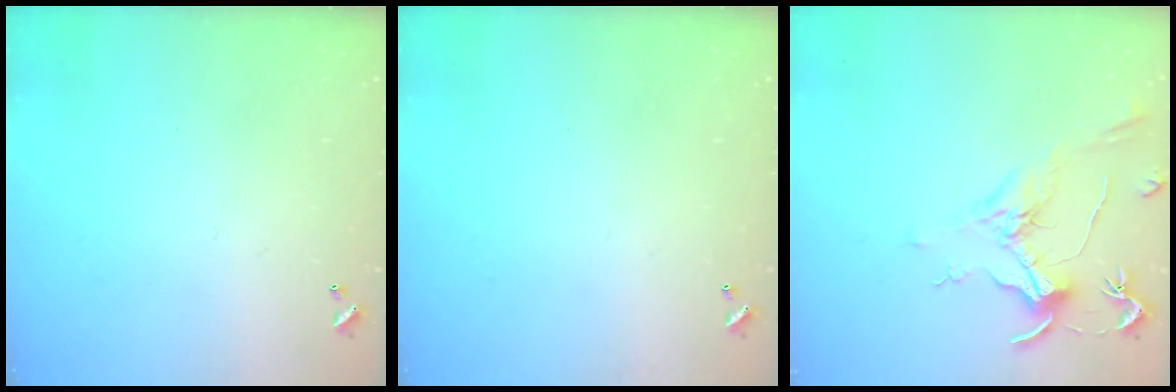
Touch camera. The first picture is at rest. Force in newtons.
{"total": 0.0}
{"total": 1.8, "press": 1.6, "slide": 0.9}